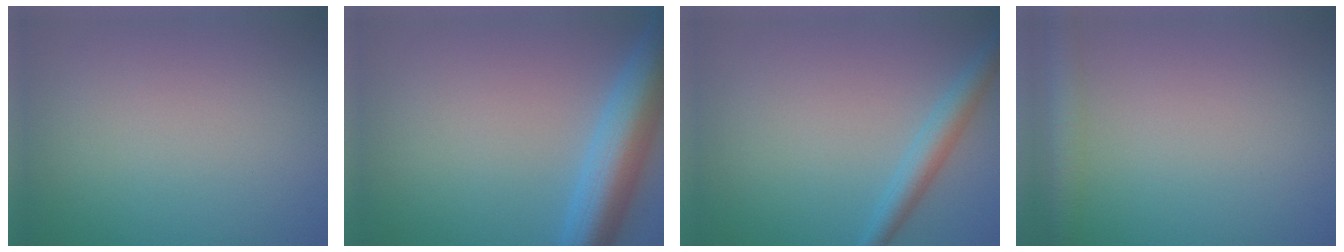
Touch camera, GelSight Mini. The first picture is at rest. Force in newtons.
{"total": 7.0, "press": 6.9, "slide": 0.4}
{"total": 2.7, "press": 2.7, "slide": 0.1}
{"total": 3.4, "press": 3.3, "slide": 0.2}